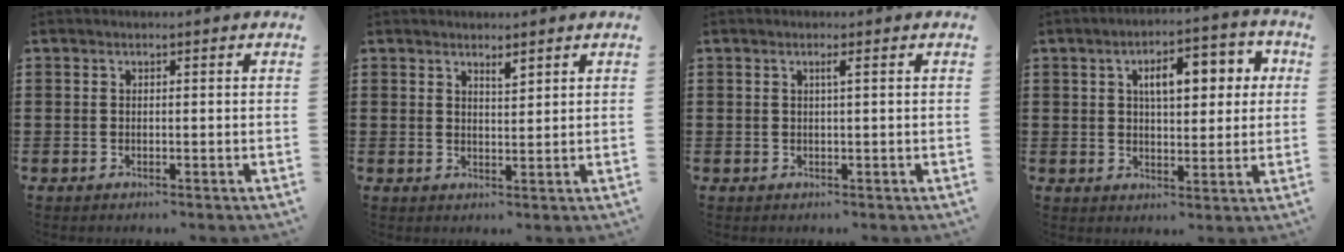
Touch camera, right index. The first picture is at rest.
{"total": 1.9, "force": [1.7, 0.4, 0.8], "torque": [-0.010, -0.002, 0.028]}
{"total": 1.0, "force": [0.3, -0.2, 1.0], "torque": [-0.018, -0.004, 0.004]}
{"total": 8.0, "force": [2.4, 3.7, 6.7], "torque": [-0.107, 0.002, 0.029]}